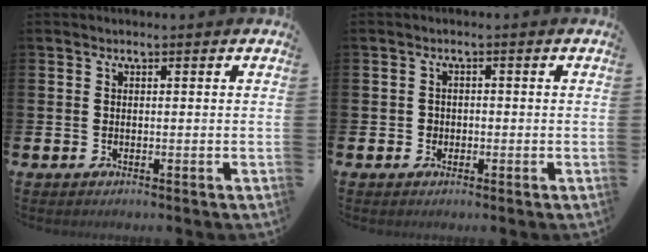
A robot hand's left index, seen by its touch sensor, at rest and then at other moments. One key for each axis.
{"total": 1.3, "fx": -0.5, "fy": 1.1, "fz": 0.2, "tx": -0.004, "ty": 0.004, "tz": -0.013}